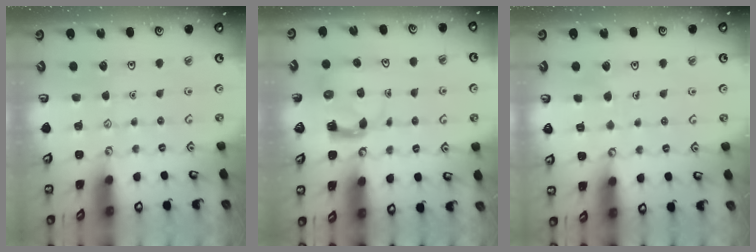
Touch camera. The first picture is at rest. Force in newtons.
{"total": 4.0, "press": 3.9, "slide": 0.7}
{"total": 3.5, "press": 3.5, "slide": 0.2}